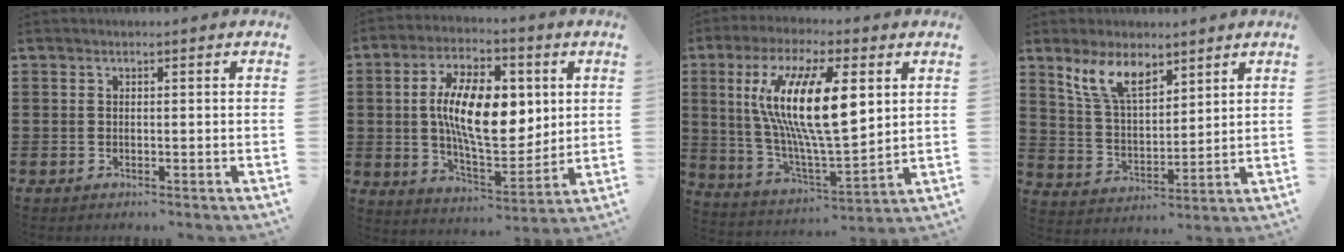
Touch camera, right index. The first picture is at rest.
{"total": 13.9, "force": [2.5, 6.8, 11.8], "torque": [-0.208, 0.013, 0.044]}
{"total": 16.2, "force": [4.8, 4.6, 14.8], "torque": [-0.291, -0.006, 0.080]}
{"total": 8.3, "force": [6.0, 3.2, 4.6], "torque": [-0.110, -0.005, 0.113]}